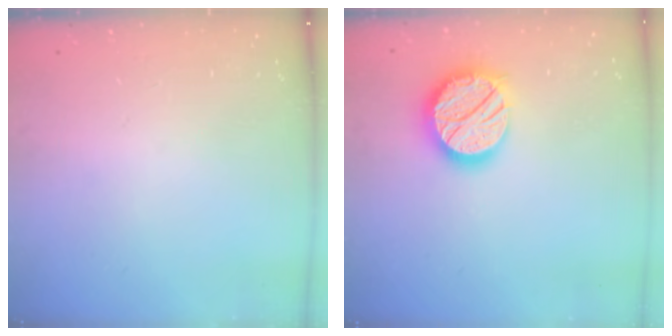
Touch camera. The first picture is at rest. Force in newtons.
{"total": 16.8, "press": 16.7, "slide": 1.7}